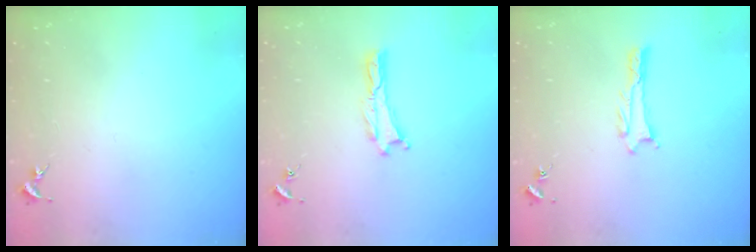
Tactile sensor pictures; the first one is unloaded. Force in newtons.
{"total": 0.0}
{"total": 0.8, "press": 0.8, "slide": 0.1}